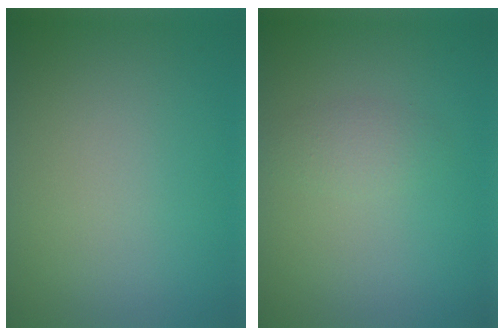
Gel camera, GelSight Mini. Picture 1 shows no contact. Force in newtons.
{"total": 1.4, "press": 1.4, "slide": 0.1}